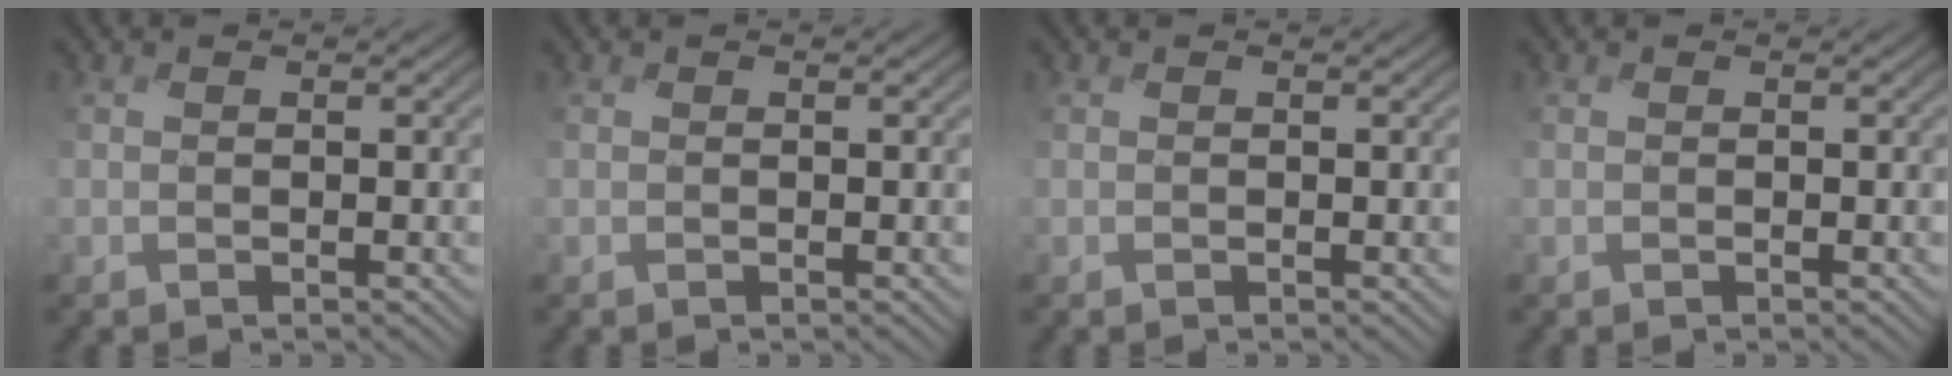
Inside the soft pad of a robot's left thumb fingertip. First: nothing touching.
{"total": 0.0}
{"total": 0.0}
{"total": 0.0}